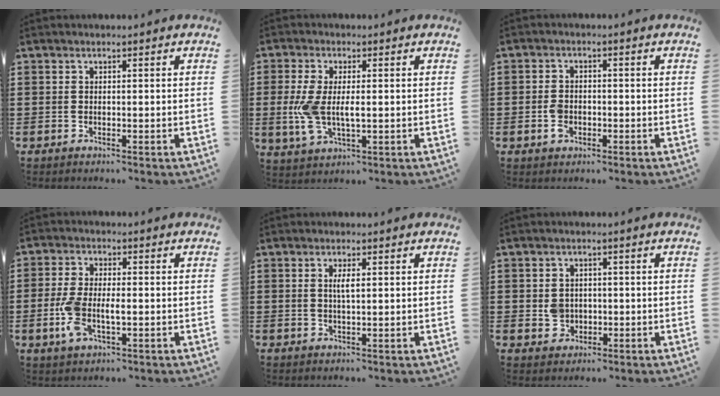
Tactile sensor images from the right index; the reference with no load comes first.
{"total": 6.6, "force": [-0.2, 3.1, 5.8], "torque": [-0.143, -0.005, -0.011]}
{"total": 2.5, "force": [-0.9, 1.8, 1.5], "torque": [-0.029, 0.002, -0.016]}
{"total": 5.9, "force": [-1.2, 2.9, 5.0], "torque": [-0.121, -0.006, -0.029]}
{"total": 2.3, "force": [0.5, 0.5, 2.2], "torque": [-0.042, 0.003, 0.005]}
{"total": 3.1, "force": [-0.3, 2.8, 1.3], "torque": [-0.032, 0.006, -0.008]}